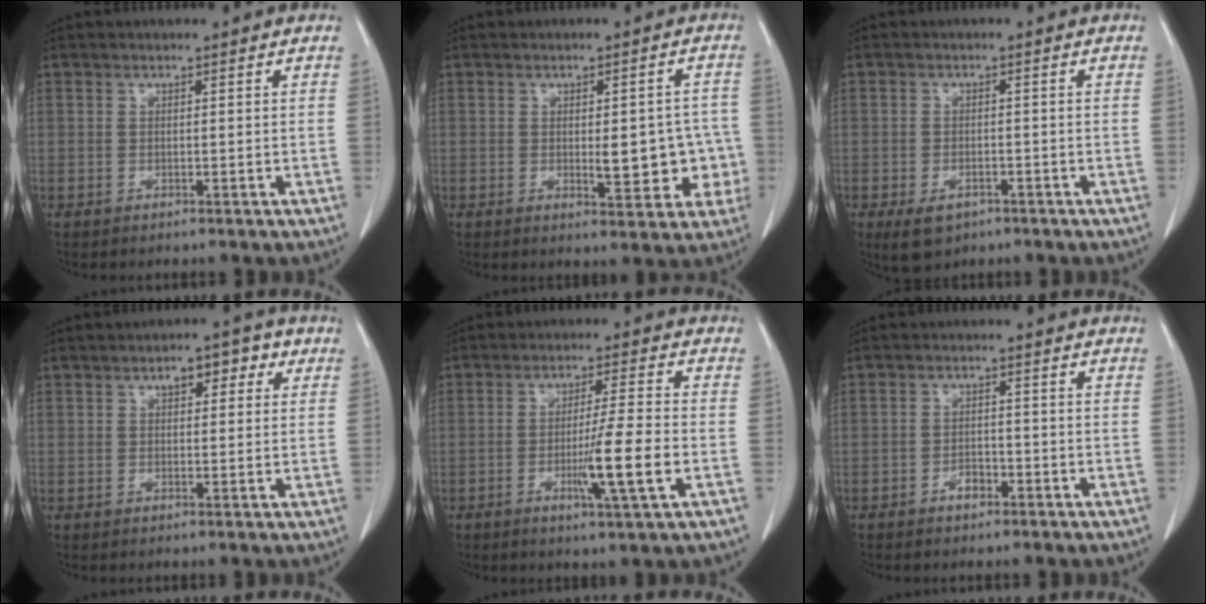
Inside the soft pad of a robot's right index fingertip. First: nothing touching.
{"total": 8.1, "force": [-1.1, 3.2, 7.4], "torque": [-0.085, 0.012, -0.007]}
{"total": 4.6, "force": [-2.7, 2.6, 2.6], "torque": [-0.049, -0.005, -0.036]}
{"total": 4.4, "force": [2.0, 1.9, 3.4], "torque": [-0.046, 0.015, 0.025]}
{"total": 8.9, "force": [-2.5, -0.6, 8.5], "torque": [-0.145, -0.015, -0.044]}
{"total": 2.4, "force": [-1.5, 1.2, 1.4], "torque": [-0.022, 0.005, -0.024]}